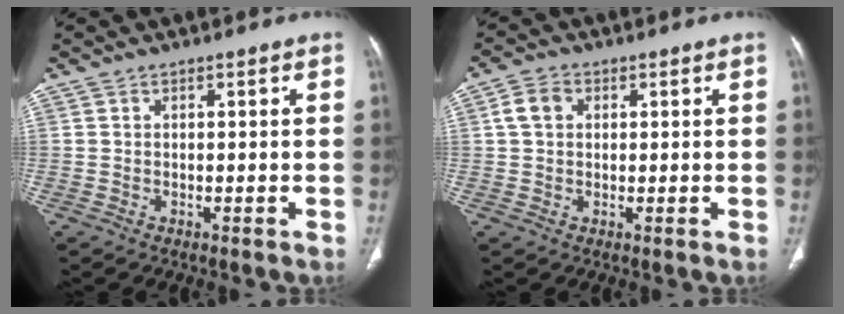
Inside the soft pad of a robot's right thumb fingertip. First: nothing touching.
{"total": 4.1, "force": [1.0, 3.1, 2.4], "torque": [-0.046, 0.010, 0.018]}